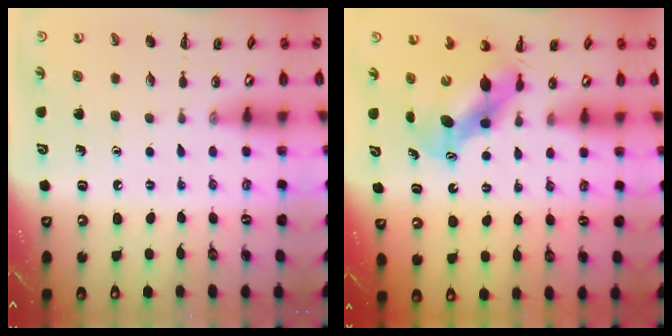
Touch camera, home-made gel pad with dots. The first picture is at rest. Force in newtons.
{"total": 6.4, "press": 6.3, "slide": 1.5}